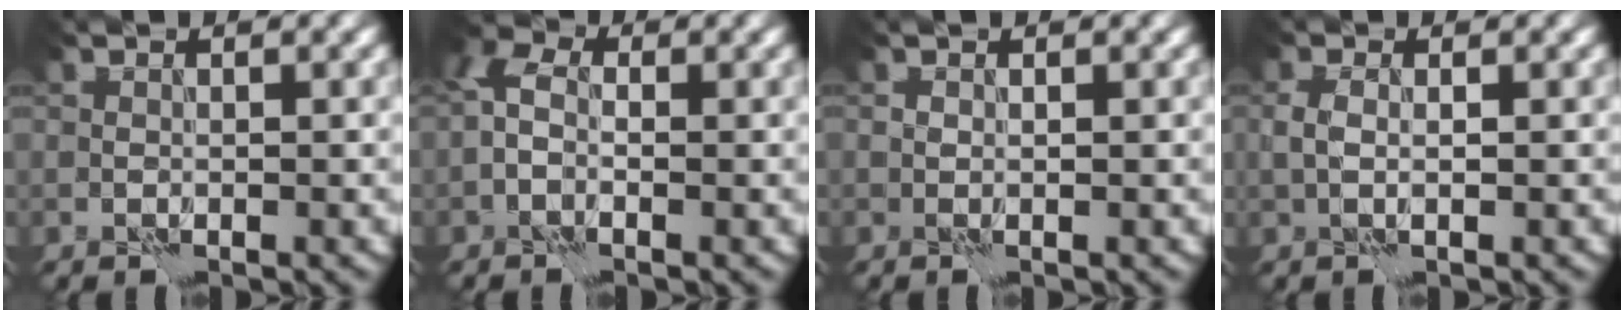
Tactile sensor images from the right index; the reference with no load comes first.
{"total": 2.3, "force": [-0.6, 1.5, 1.7], "torque": [-0.039, 0.010, -0.023]}
{"total": 0.0}
{"total": 1.4, "force": [0.2, 0.8, 1.2], "torque": [-0.029, 0.002, 0.002]}